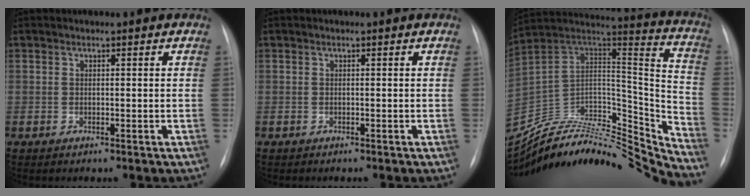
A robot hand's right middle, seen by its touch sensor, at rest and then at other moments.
{"total": 0.0}
{"total": 30.1, "force": [-28.5, 4.4, 8.8], "torque": [-0.131, 0.020, -0.435]}